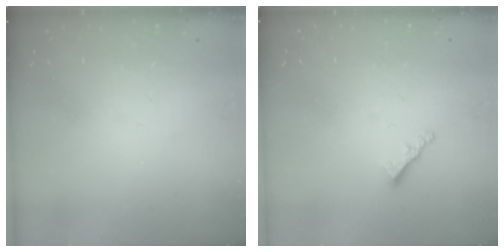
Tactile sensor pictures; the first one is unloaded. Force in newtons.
{"total": 2.5, "press": 2.5, "slide": 0.3}